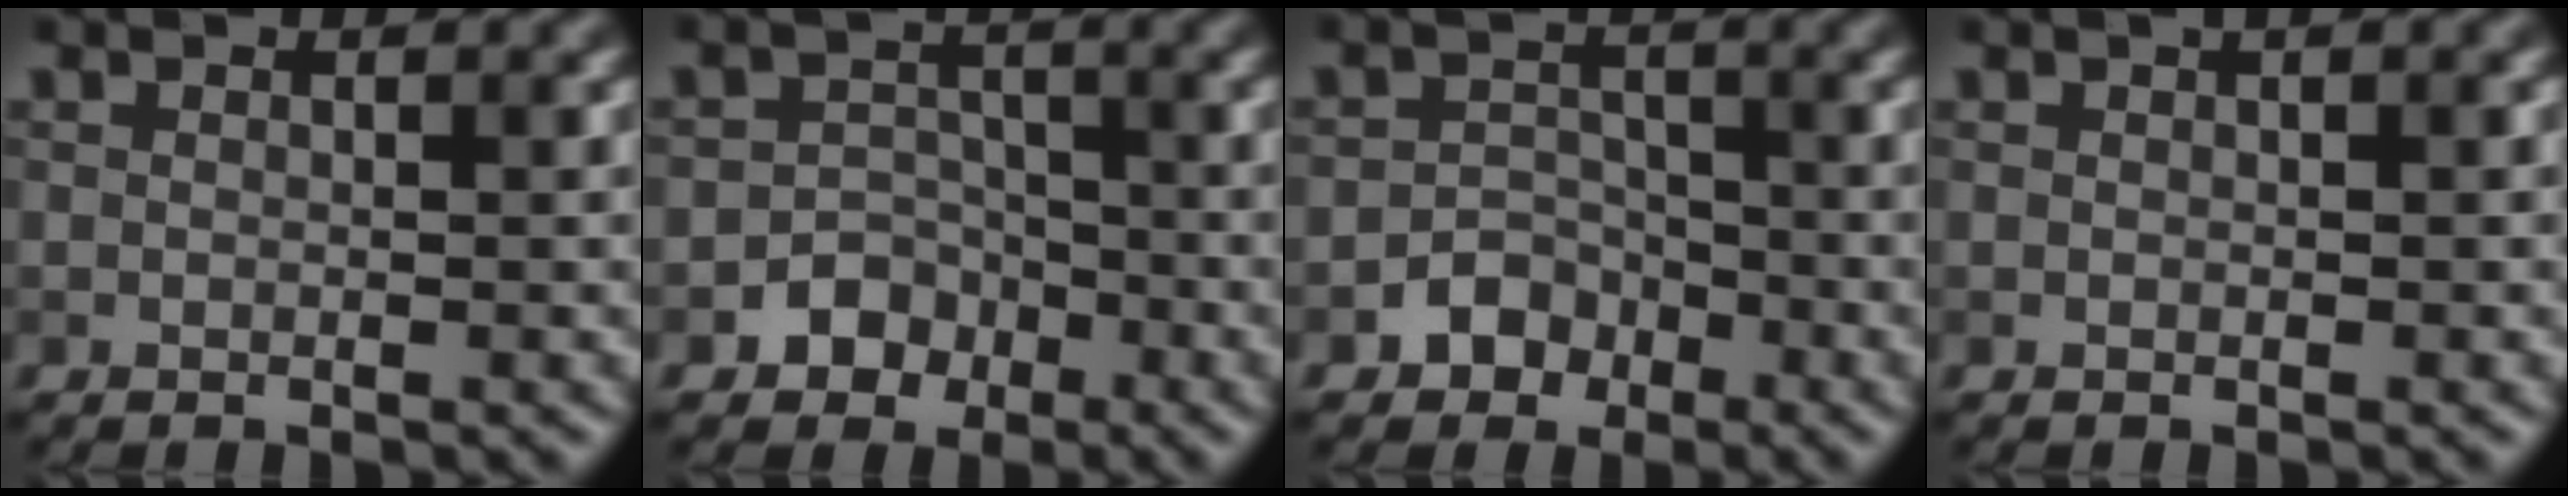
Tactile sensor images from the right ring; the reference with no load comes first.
{"total": 3.1, "force": [-1.8, 2.5, 0.5], "torque": [0.029, 0.011, -0.039]}
{"total": 2.6, "force": [-1.5, 2.1, 0.5], "torque": [0.018, 0.011, -0.028]}
{"total": 0.5, "force": [0.2, 0.1, 0.5], "torque": [-0.006, 0.006, 0.004]}